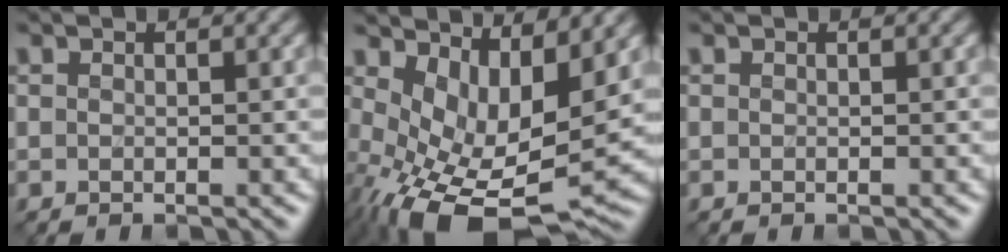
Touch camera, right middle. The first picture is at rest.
{"total": 9.9, "force": [-0.5, 5.1, 8.5], "torque": [-0.157, -0.030, 0.006]}
{"total": 0.0}